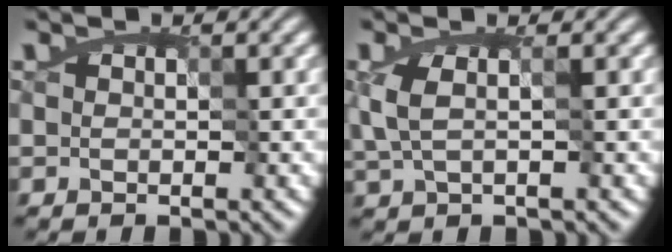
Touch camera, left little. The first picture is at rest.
{"total": 1.9, "force": [-0.8, 0.7, 1.5], "torque": [-0.042, -0.008, -0.005]}